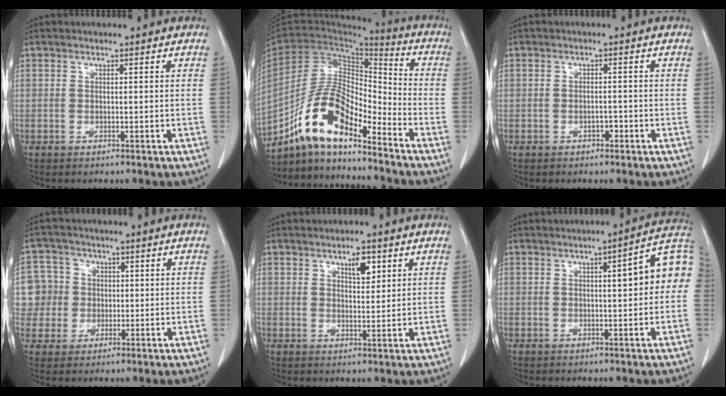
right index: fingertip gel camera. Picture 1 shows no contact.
{"total": 12.7, "force": [-9.3, 3.6, 7.8], "torque": [-0.152, 0.027, -0.168]}
{"total": 1.2, "force": [-0.7, 0.7, 0.7], "torque": [-0.012, 0.003, -0.006]}
{"total": 8.2, "force": [0.8, 8.1, 0.6], "torque": [-0.021, 0.032, 0.027]}
{"total": 3.7, "force": [2.0, 1.3, 2.8], "torque": [-0.046, -0.003, 0.035]}
{"total": 8.3, "force": [0.9, 1.4, 8.2], "torque": [-0.107, 0.029, 0.007]}